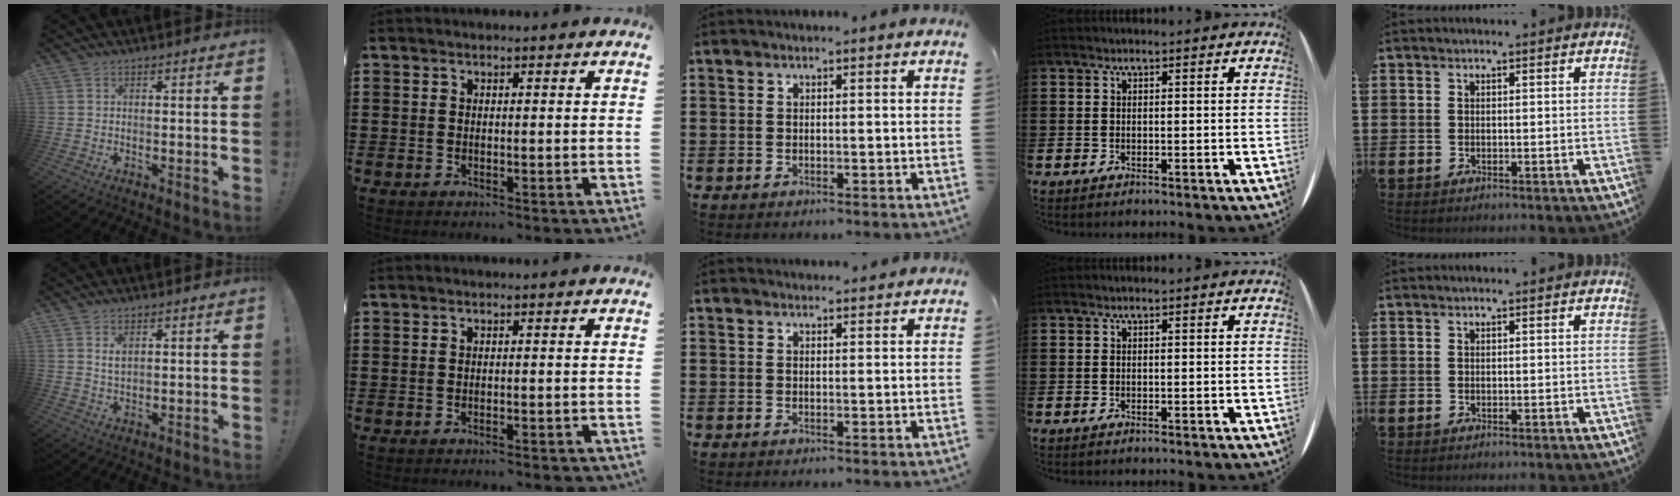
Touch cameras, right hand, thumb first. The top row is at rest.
{"thumb": {"total": 2.7, "force": [1.2, 1.5, 1.9], "torque": [-0.028, -0.003, 0.019]}, "index": {"total": 0.8, "force": [-0.7, -0.1, 0.3], "torque": [-0.009, -0.004, -0.014]}, "middle": {"total": 1.1, "force": [1.1, 0.2, 0.0], "torque": [0.004, -0.001, 0.020]}}